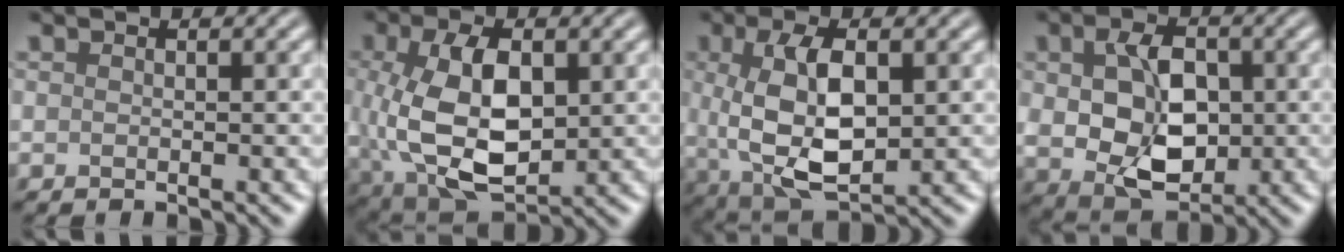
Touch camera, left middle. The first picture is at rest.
{"total": 10.1, "force": [0.5, 6.0, 8.1], "torque": [-0.176, -0.010, 0.028]}
{"total": 8.2, "force": [0.7, 3.9, 7.2], "torque": [-0.145, -0.003, 0.021]}
{"total": 7.8, "force": [0.0, 5.0, 5.9], "torque": [-0.117, -0.007, 0.009]}